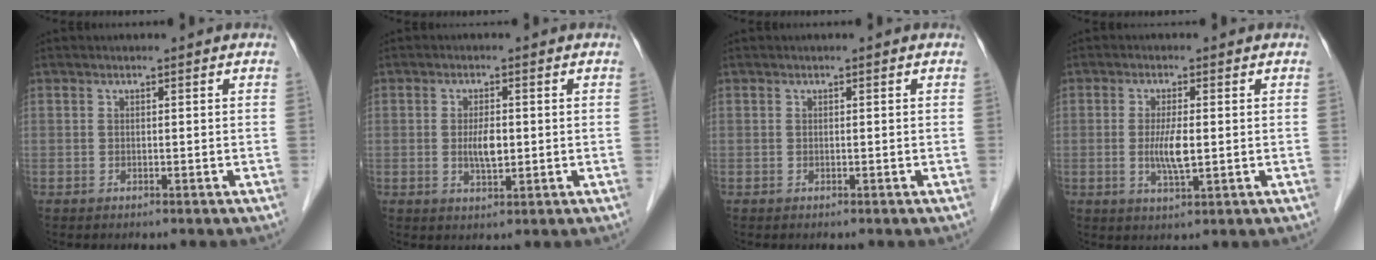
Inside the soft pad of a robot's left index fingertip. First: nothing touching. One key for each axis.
{"total": 3.5, "fx": -0.1, "fy": 1.2, "fz": 3.2, "tx": -0.063, "ty": -0.003, "tz": 0.000}
{"total": 0.0}
{"total": 4.4, "fx": -0.2, "fy": 0.7, "fz": 4.3, "tx": -0.090, "ty": -0.009, "tz": -0.003}